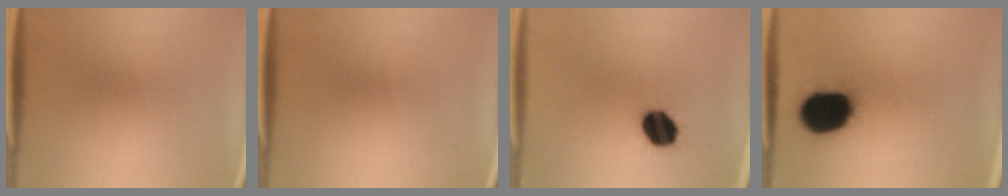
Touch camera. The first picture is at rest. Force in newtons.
{"total": 0.0}
{"total": 9.8}
{"total": 18.1}